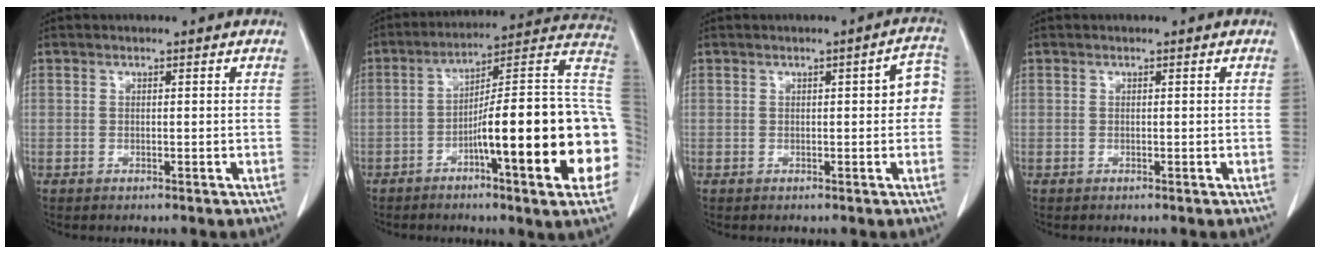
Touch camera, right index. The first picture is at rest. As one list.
[{"total": 24.0, "force": [-5.4, 1.6, 23.3], "torque": [-0.237, 0.019, -0.082]}, {"total": 4.3, "force": [0.3, 1.2, 4.1], "torque": [-0.037, 0.017, -0.003]}, {"total": 0.0}]